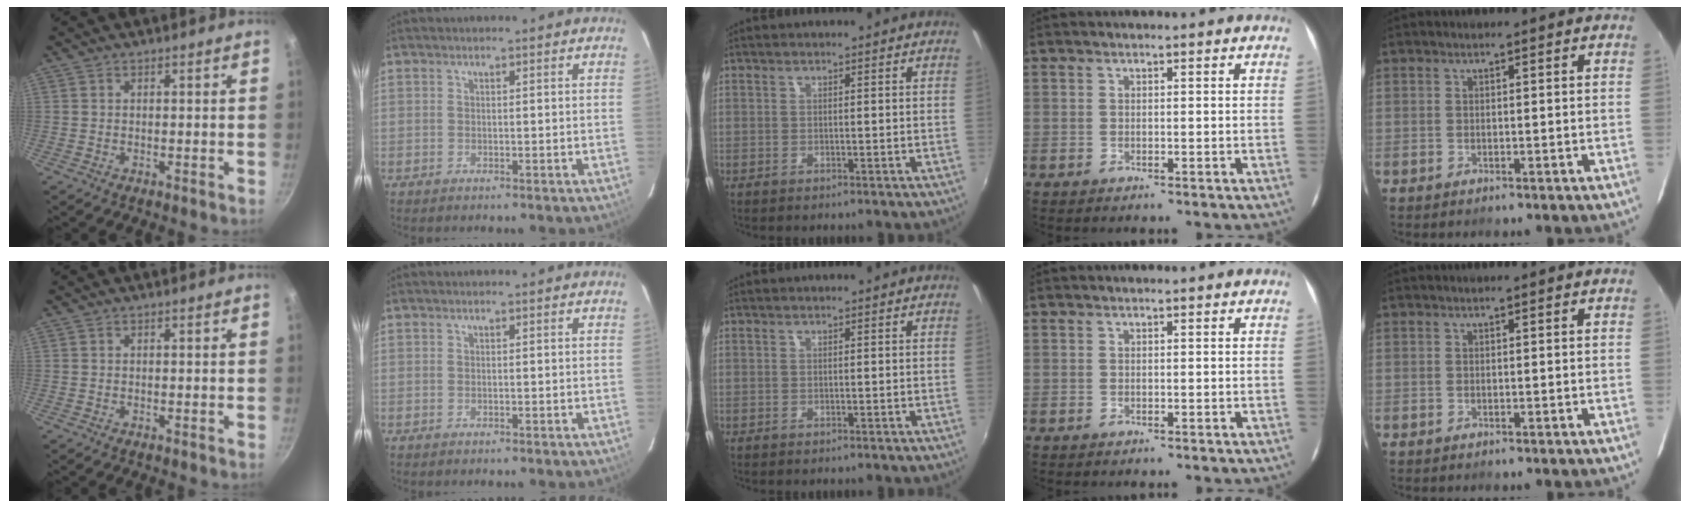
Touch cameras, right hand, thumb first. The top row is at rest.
{}